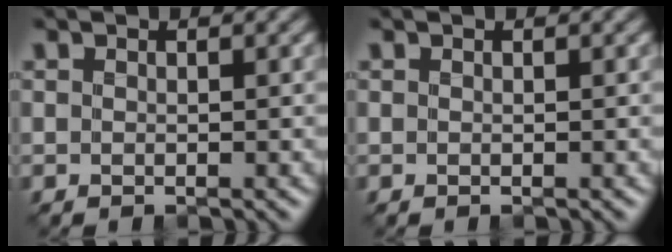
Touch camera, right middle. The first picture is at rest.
{"total": 0.0}